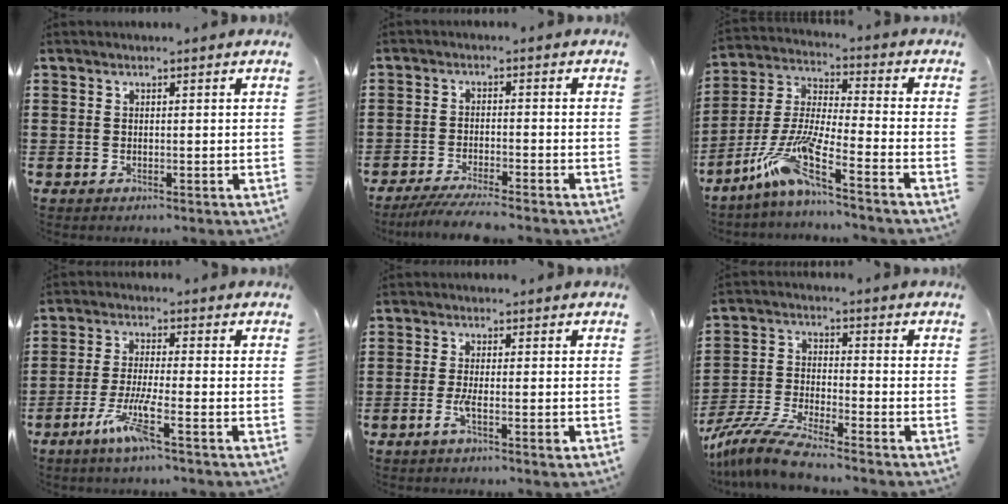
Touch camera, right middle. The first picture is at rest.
{"total": 4.4, "force": [-4.0, -0.1, 1.7], "torque": [-0.035, -0.009, -0.079]}
{"total": 9.9, "force": [-6.6, 0.6, 7.4], "torque": [-0.167, -0.020, -0.136]}
{"total": 6.5, "force": [-3.8, 0.4, 5.3], "torque": [-0.112, -0.010, -0.072]}
{"total": 2.9, "force": [-1.2, 0.3, 2.6], "torque": [-0.061, -0.006, -0.027]}
{"total": 7.7, "force": [-7.0, 0.2, 3.2], "torque": [-0.077, -0.005, -0.140]}